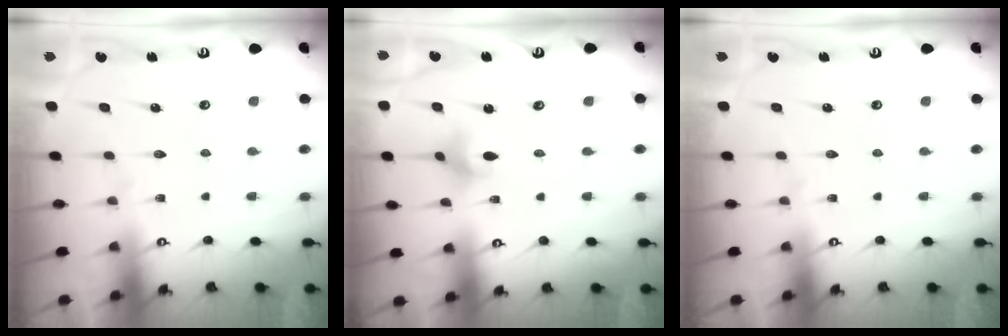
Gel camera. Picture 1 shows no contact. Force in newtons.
{"total": 3.5, "press": 3.4, "slide": 0.4}
{"total": 0.0}